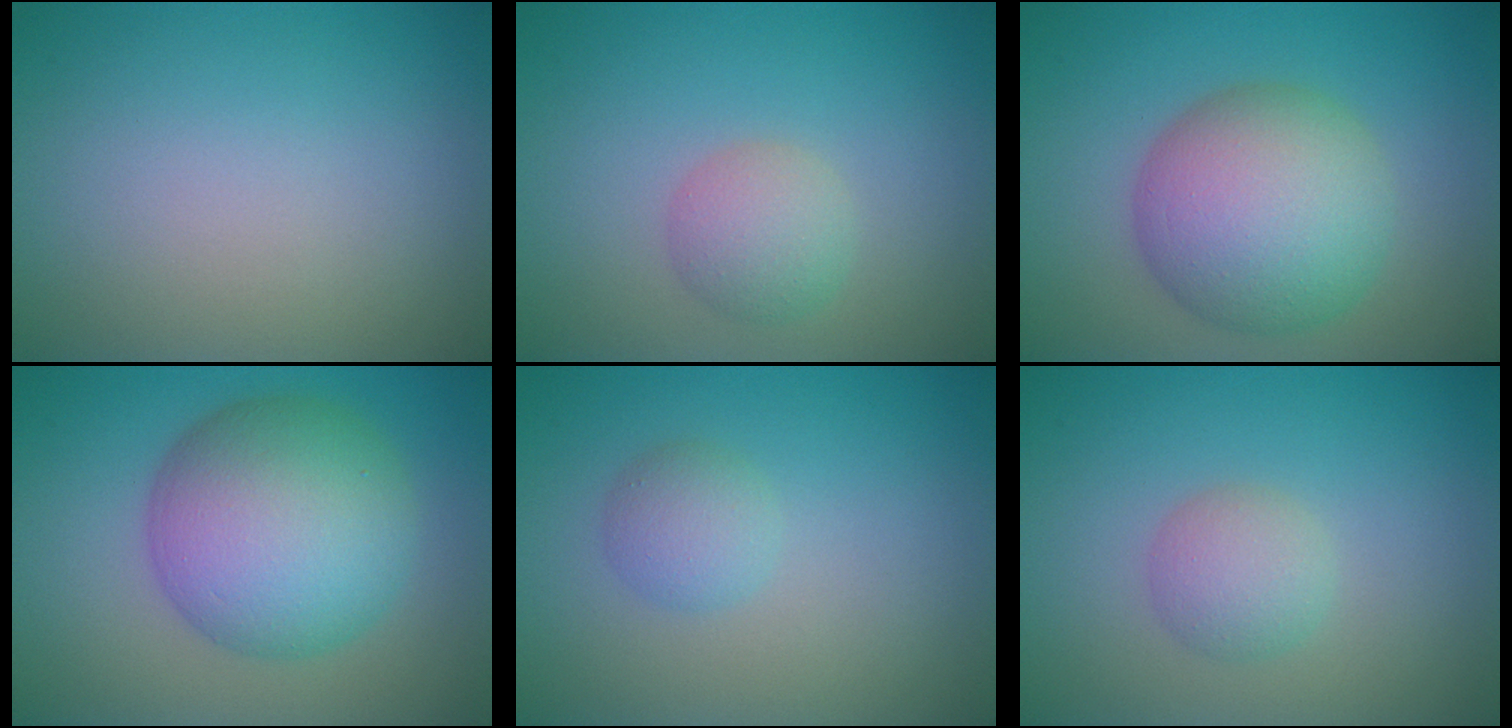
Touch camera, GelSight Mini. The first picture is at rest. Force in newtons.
{"total": 2.6, "press": 2.6, "slide": 0.1}
{"total": 8.9, "press": 8.9, "slide": 0.3}
{"total": 10.2, "press": 10.2, "slide": 0.2}
{"total": 1.9, "press": 1.9, "slide": 0.0}
{"total": 2.3, "press": 2.3, "slide": 0.1}